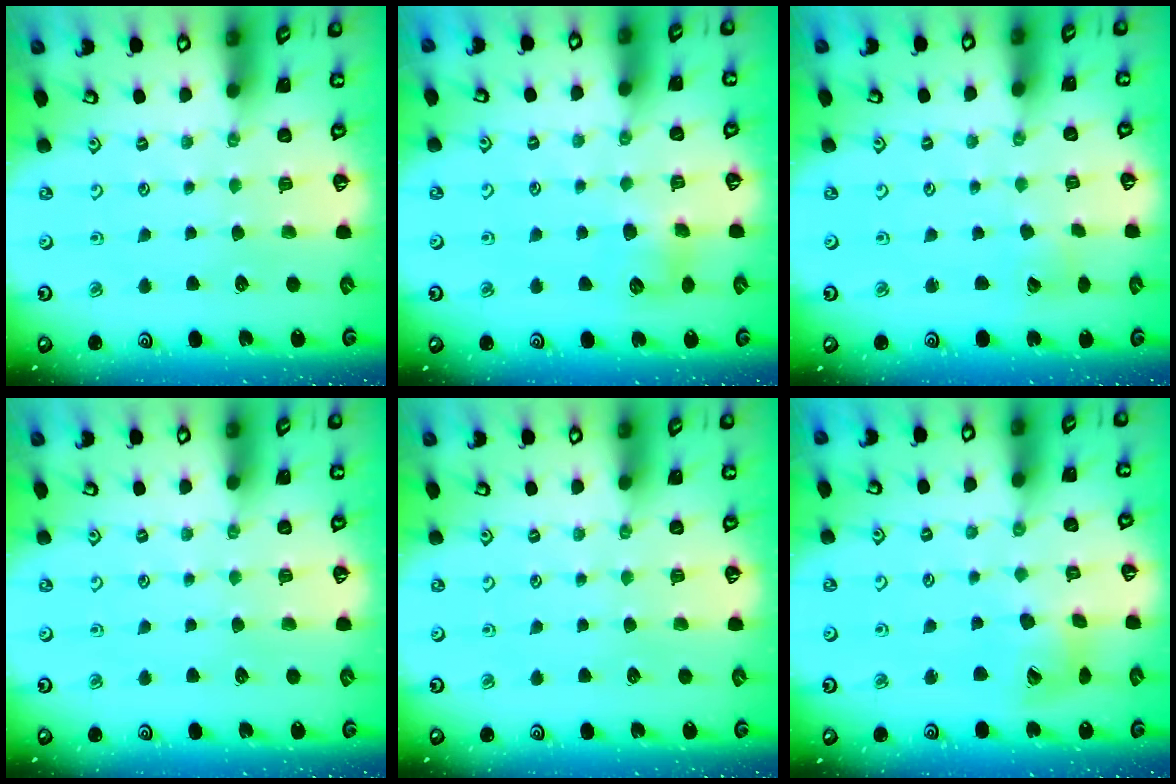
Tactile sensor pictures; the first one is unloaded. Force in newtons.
{"total": 6.3, "press": 6.3, "slide": 0.6}
{"total": 2.9, "press": 2.9, "slide": 0.2}
{"total": 0.0}
{"total": 0.0}
{"total": 12.0, "press": 11.9, "slide": 1.4}